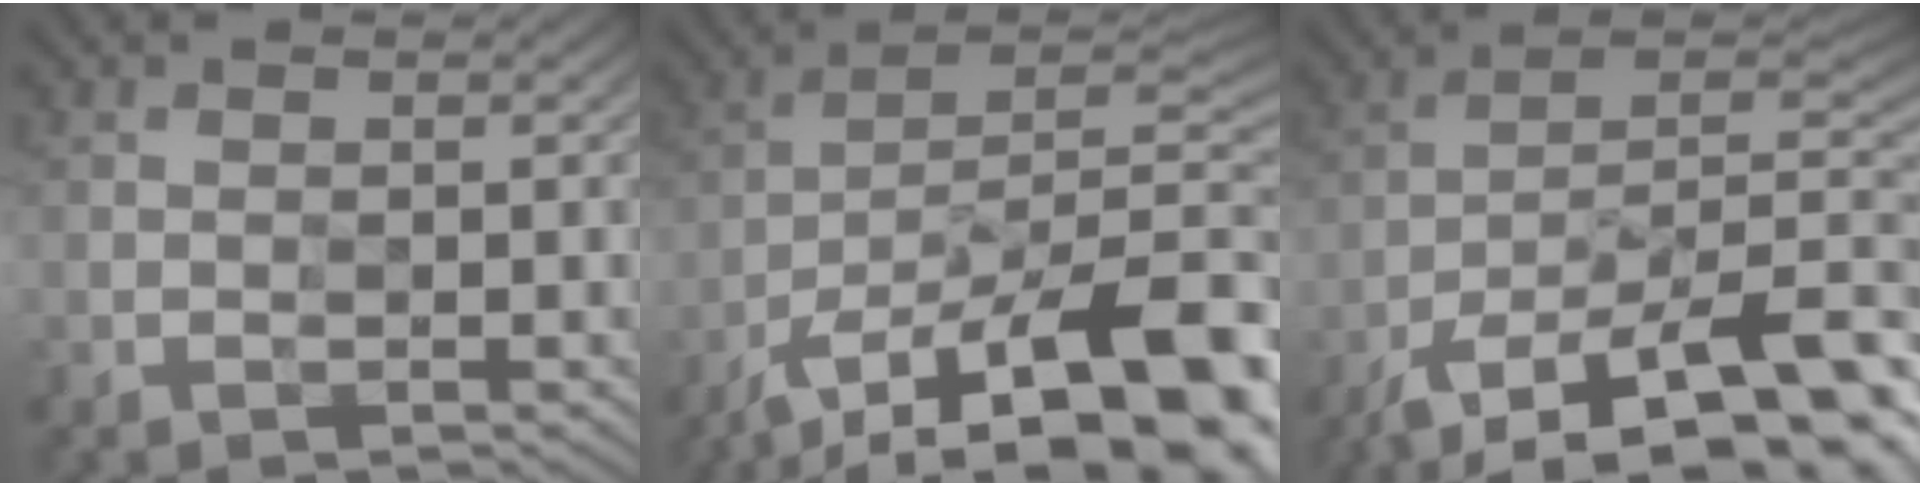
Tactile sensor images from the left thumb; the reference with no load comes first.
{"total": 18.9, "force": [-13.5, 7.2, 11.2], "torque": [-0.150, -0.017, -0.216]}
{"total": 17.1, "force": [-11.6, 6.8, 10.5], "torque": [-0.176, -0.024, -0.186]}